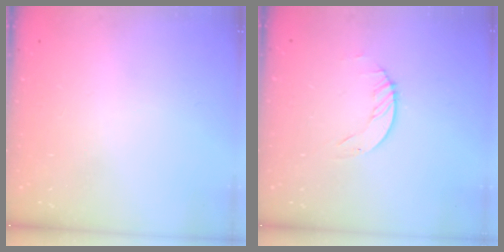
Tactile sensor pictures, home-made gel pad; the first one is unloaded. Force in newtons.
{"total": 1.2, "press": 1.2, "slide": 0.2}